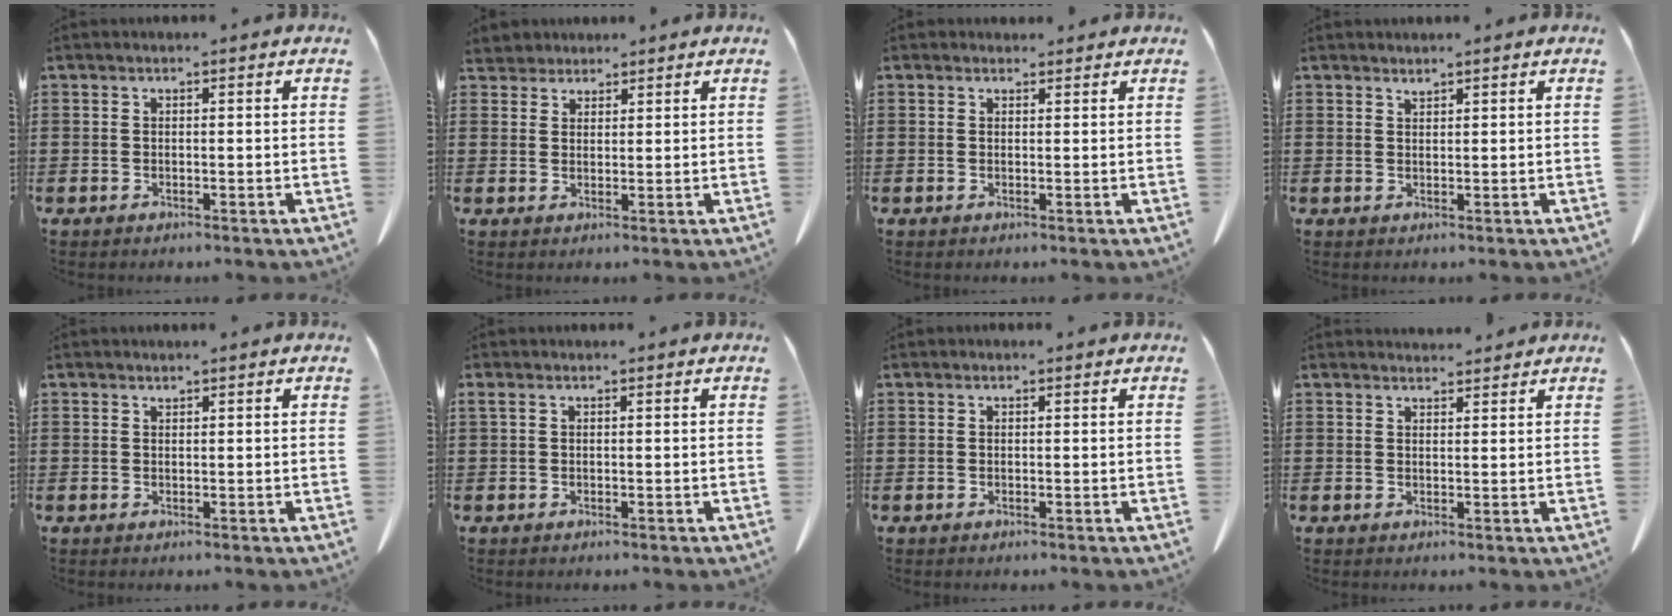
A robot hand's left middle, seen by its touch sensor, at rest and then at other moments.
{"total": 2.5, "force": [2.4, 0.9, 0.0], "torque": [-0.008, 0.002, 0.046]}
{"total": 1.1, "force": [0.9, 0.6, 0.1], "torque": [0.003, 0.000, 0.015]}
{"total": 1.0, "force": [1.0, 0.0, 0.1], "torque": [-0.004, -0.004, 0.020]}
{"total": 0.5, "force": [0.5, 0.0, 0.1], "torque": [-0.003, -0.002, 0.011]}
{"total": 0.7, "force": [0.2, 0.2, 0.6], "torque": [-0.015, 0.003, 0.003]}
{"total": 0.0}
{"total": 2.5, "force": [2.4, 0.4, 0.1], "torque": [-0.001, -0.008, 0.044]}